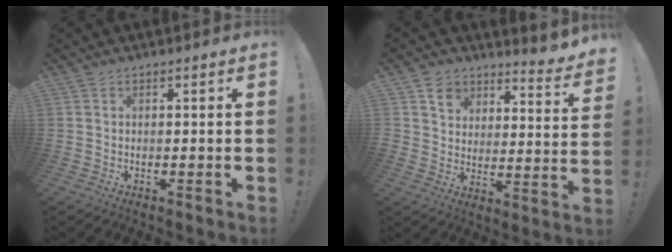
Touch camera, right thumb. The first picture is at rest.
{"total": 6.8, "force": [5.5, 3.3, 2.2], "torque": [-0.042, -0.050, 0.101]}